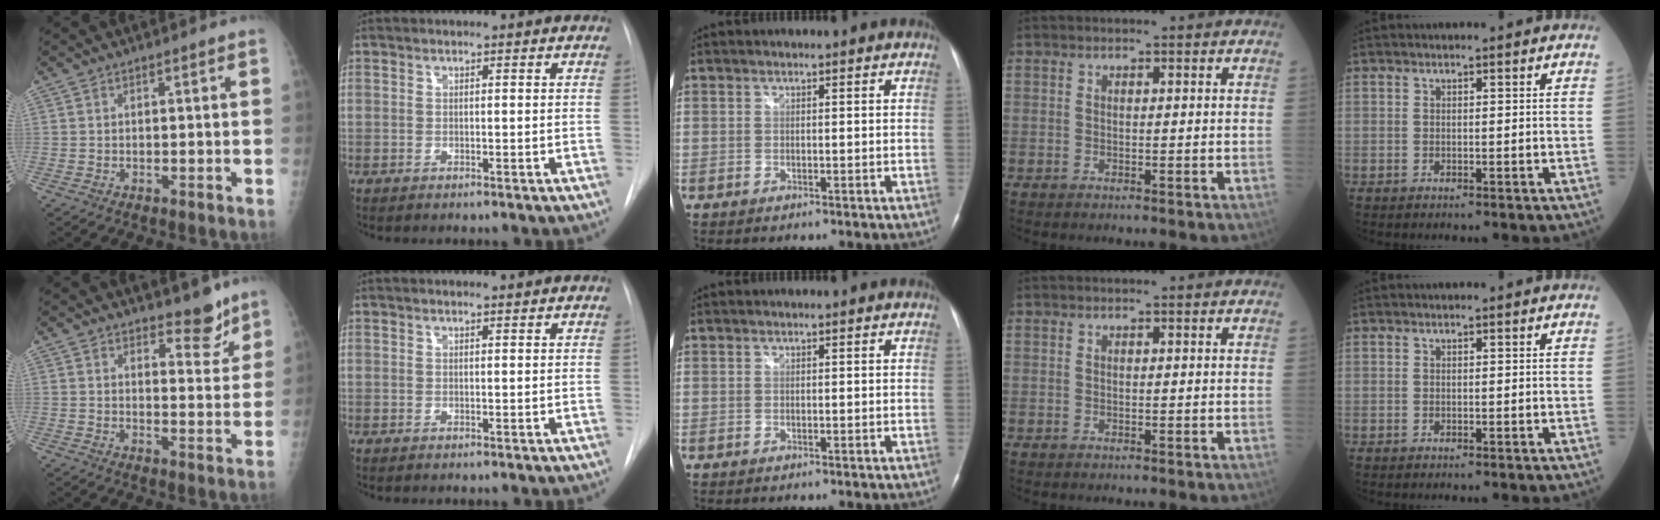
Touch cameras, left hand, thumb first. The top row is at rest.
{"thumb": {"total": 5.8, "force": [4.8, 2.2, 2.2], "torque": [-0.002, -0.040, 0.071]}, "index": {"total": 0.9, "force": [0.8, -0.1, 0.2], "torque": [-0.006, 0.004, 0.016]}}